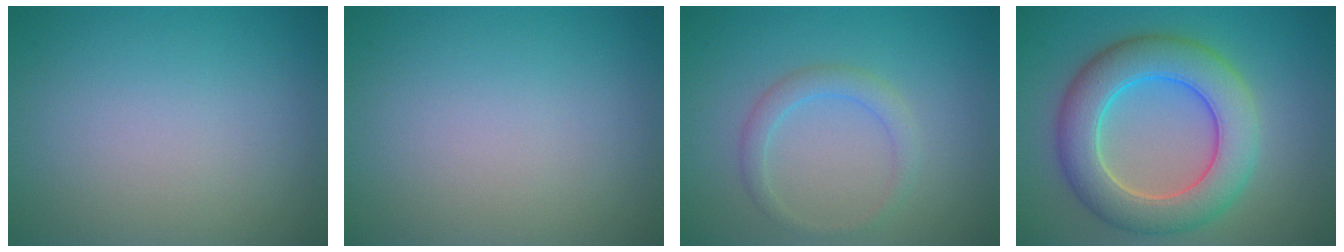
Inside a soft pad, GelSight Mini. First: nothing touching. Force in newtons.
{"total": 0.0}
{"total": 1.9, "press": 1.9, "slide": 0.1}
{"total": 8.0, "press": 8.0, "slide": 0.4}